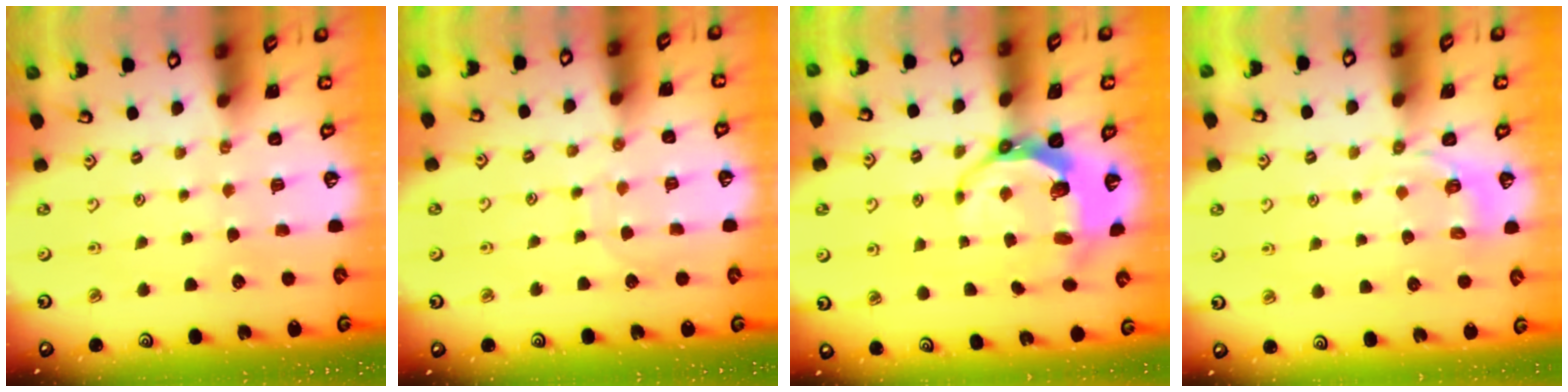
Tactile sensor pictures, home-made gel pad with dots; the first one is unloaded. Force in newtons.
{"total": 6.2, "press": 6.1, "slide": 0.6}
{"total": 7.6, "press": 6.2, "slide": 4.3}
{"total": 3.2, "press": 2.7, "slide": 1.8}